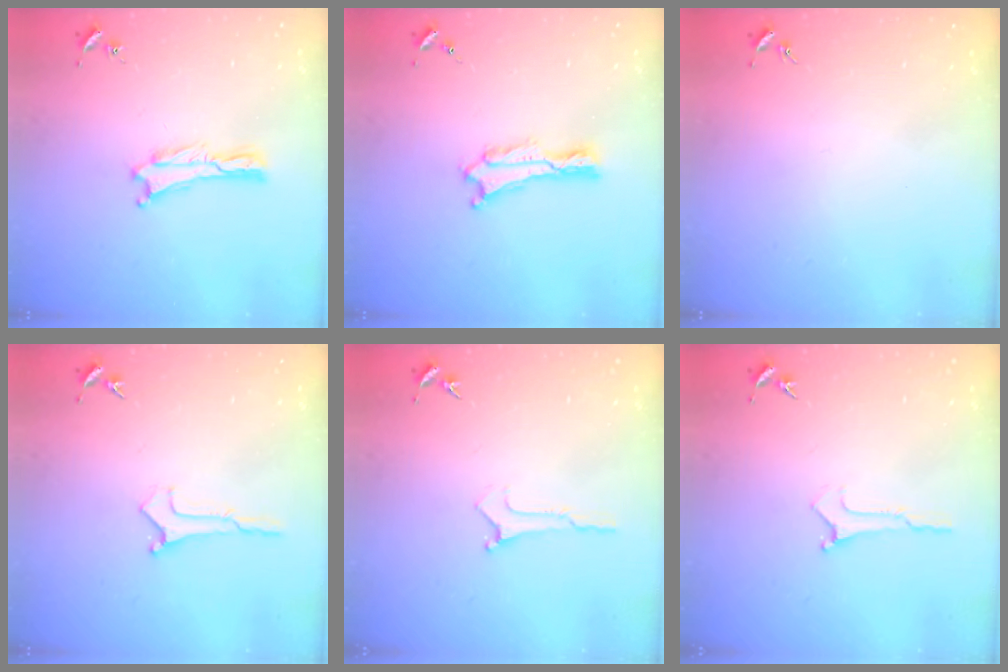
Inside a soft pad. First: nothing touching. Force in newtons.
{"total": 0.7, "press": 0.7, "slide": 0.2}
{"total": 0.0}
{"total": 0.0}
{"total": 0.0}
{"total": 0.0}